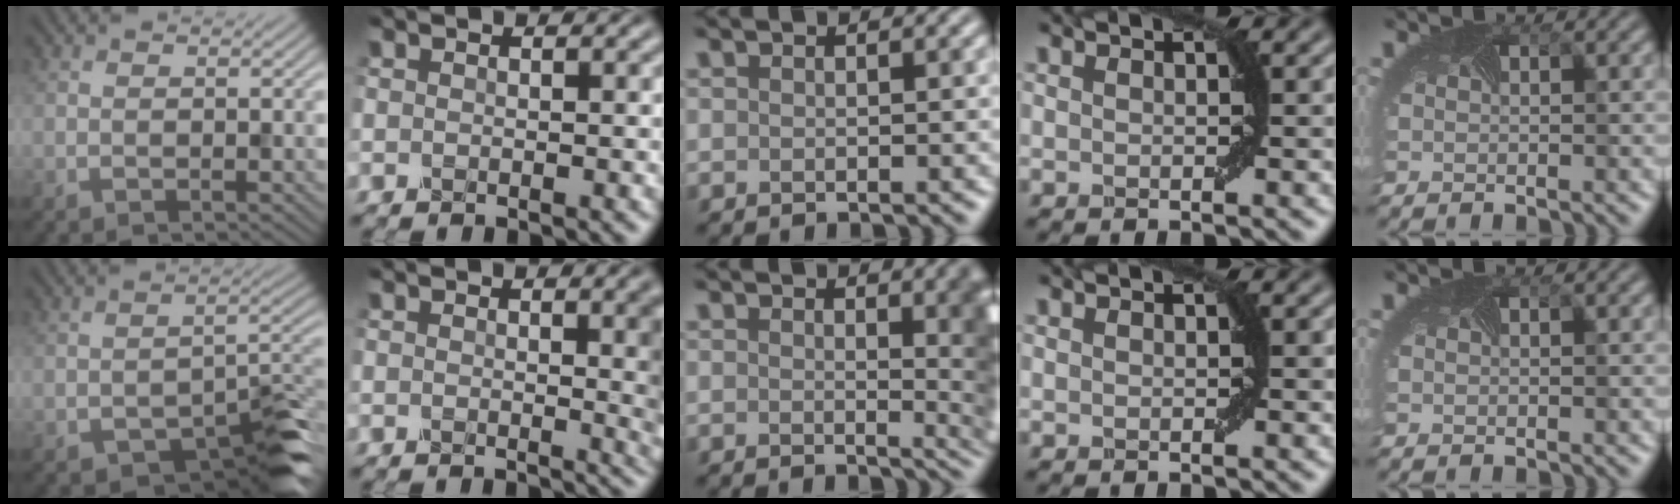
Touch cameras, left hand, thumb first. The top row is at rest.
{"thumb": {"total": 8.2, "force": [-5.1, 3.3, 5.5], "torque": [-0.065, -0.003, -0.082]}, "index": {"total": 4.4, "force": [0.6, 1.3, 4.1], "torque": [-0.031, 0.001, 0.007]}, "middle": {"total": 6.0, "force": [1.1, 2.3, 5.5], "torque": [-0.031, -0.005, 0.019]}}